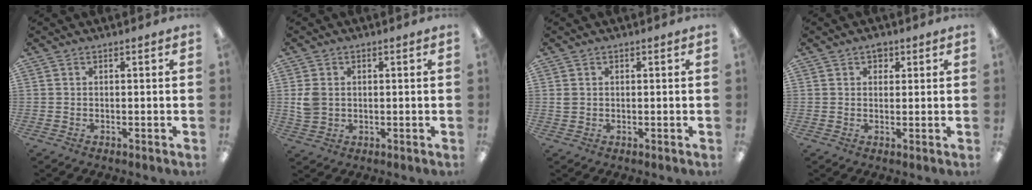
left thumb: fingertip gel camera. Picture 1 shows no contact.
{"total": 4.7, "force": [0.6, 3.8, 2.7], "torque": [-0.045, 0.005, 0.014]}
{"total": 1.4, "force": [0.4, 1.0, 0.8], "torque": [-0.017, 0.004, 0.006]}
{"total": 2.6, "force": [1.7, 1.6, 1.2], "torque": [-0.002, -0.006, 0.026]}